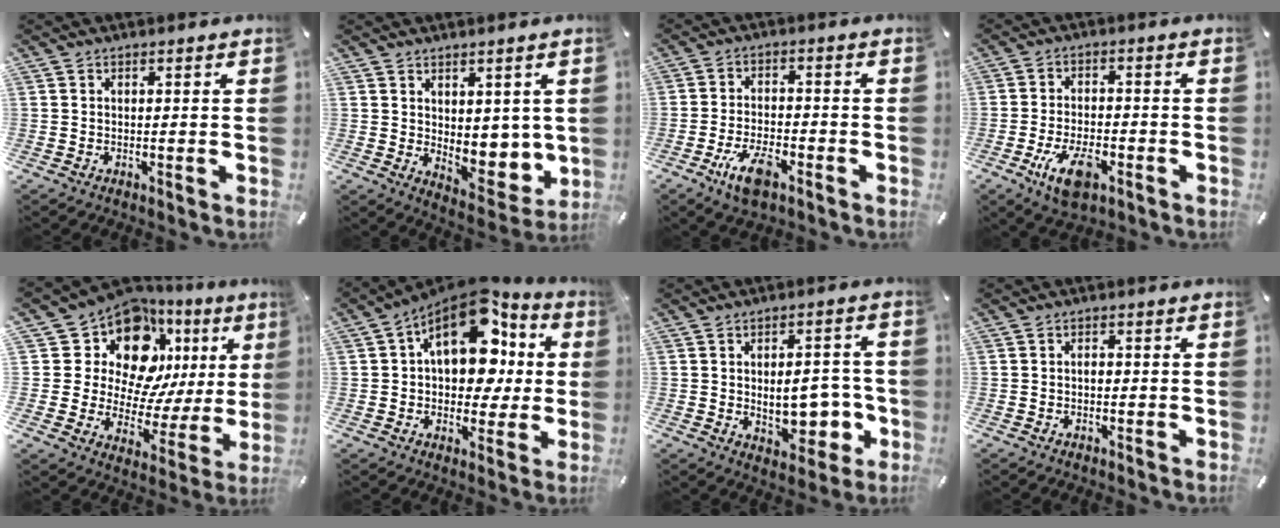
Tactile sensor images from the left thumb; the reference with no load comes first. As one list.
[{"total": 6.9, "force": [2.1, 5.6, 3.5], "torque": [-0.016, -0.035, 0.046]}, {"total": 8.2, "force": [-4.5, 3.8, 5.7], "torque": [-0.116, 0.013, -0.081]}, {"total": 9.3, "force": [-4.3, 4.8, 6.8], "torque": [-0.131, 0.007, -0.077]}, {"total": 16.9, "force": [9.9, 10.5, 8.8], "torque": [-0.150, -0.081, 0.174]}, {"total": 17.8, "force": [5.9, 11.1, 12.6], "torque": [-0.192, -0.042, 0.099]}, {"total": 11.5, "force": [-1.3, 6.9, 9.1], "torque": [-0.110, -0.002, -0.017]}, {"total": 1.3, "force": [-0.3, 0.9, 0.9], "torque": [-0.018, 0.002, -0.006]}]